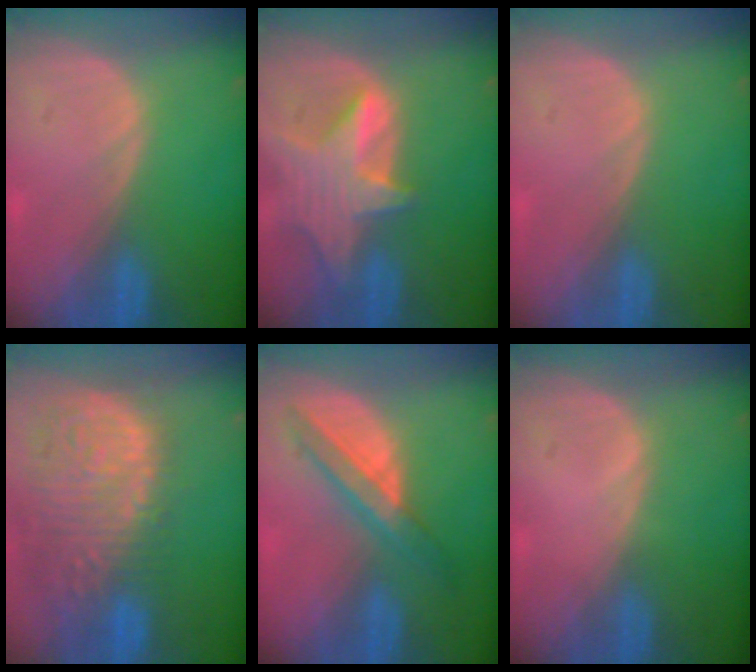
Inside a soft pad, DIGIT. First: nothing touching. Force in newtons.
{"total": 8.0, "press": 7.3, "slide": 3.3}
{"total": 0.0}
{"total": 15.0, "press": 12.4, "slide": 8.4}
{"total": 5.9, "press": 5.8, "slide": 1.0}
{"total": 0.5, "press": 0.1, "slide": 0.5}